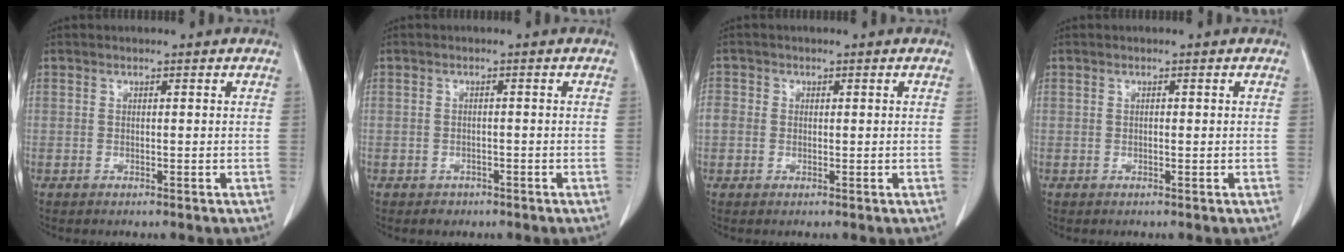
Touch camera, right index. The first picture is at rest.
{"total": 1.7, "force": [-1.1, 1.2, 0.2], "torque": [-0.005, 0.004, -0.015]}
{"total": 3.1, "force": [-0.1, 2.9, 1.1], "torque": [-0.030, 0.014, -0.001]}
{"total": 0.0}